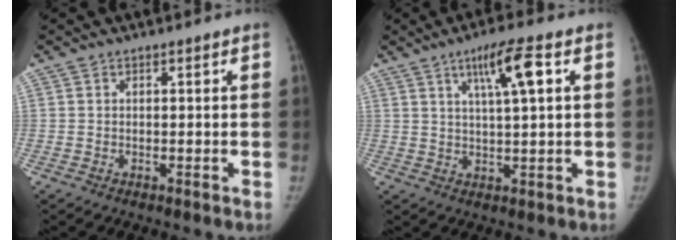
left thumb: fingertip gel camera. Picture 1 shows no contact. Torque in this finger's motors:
{"motor_torque": [0.26, -0.22, 0.79, -0.42, 0.05]}